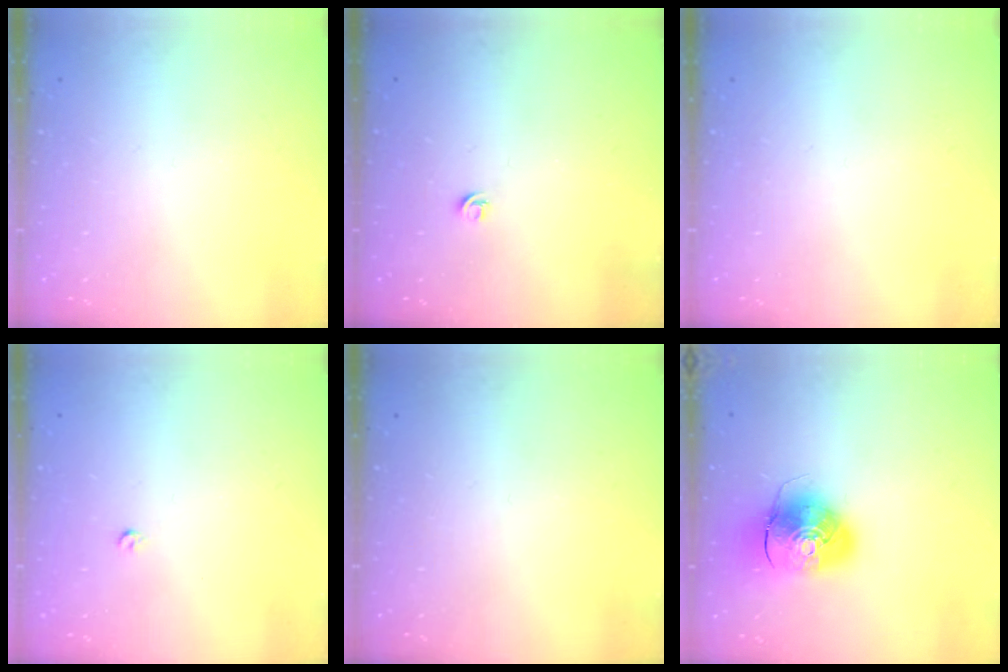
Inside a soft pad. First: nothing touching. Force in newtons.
{"total": 3.6, "press": 3.6, "slide": 0.5}
{"total": 0.0}
{"total": 2.6, "press": 2.5, "slide": 0.4}
{"total": 0.0}
{"total": 10.8, "press": 10.6, "slide": 1.9}